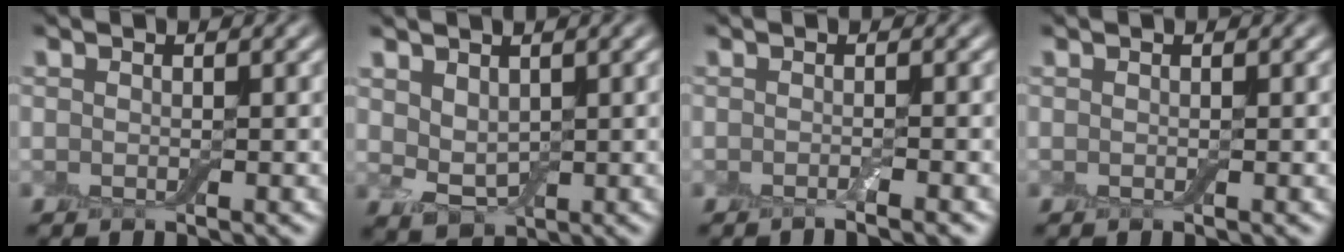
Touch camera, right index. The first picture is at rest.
{"total": 2.7, "force": [1.0, 1.8, 1.8], "torque": [-0.039, -0.004, 0.024]}
{"total": 1.1, "force": [-0.7, 0.1, 0.9], "torque": [-0.012, -0.002, -0.014]}
{"total": 0.0}